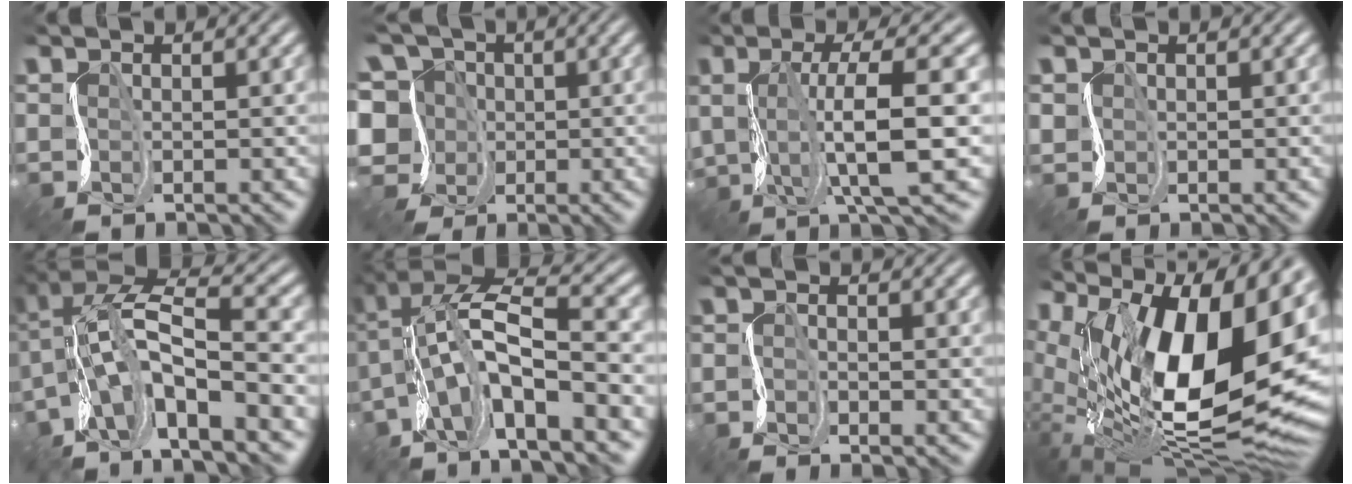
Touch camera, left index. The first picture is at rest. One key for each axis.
{"total": 8.9, "fx": -3.6, "fy": 7.7, "fz": 2.8, "tx": -0.059, "ty": 0.008, "tz": -0.098}
{"total": 6.6, "fx": -1.3, "fy": 1.0, "fz": 6.4, "tx": -0.103, "ty": -0.012, "tz": -0.020}
{"total": 0.8, "fx": -0.6, "fy": 0.3, "fz": -0.4, "tx": 0.006, "ty": -0.009, "tz": -0.006}
{"total": 8.4, "fx": -4.9, "fy": 1.5, "fz": 6.6, "tx": -0.111, "ty": 0.002, "tz": -0.094}
{"total": 8.6, "fx": -4.6, "fy": 1.5, "fz": 7.1, "tx": -0.119, "ty": 0.000, "tz": -0.086}
{"total": 1.9, "fx": -1.8, "fy": -0.3, "fz": -0.4, "tx": 0.021, "ty": -0.015, "tz": -0.037}
{"total": 16.4, "fx": 3.7, "fy": 8.1, "fz": 13.7, "tx": -0.199, "ty": 0.005, "tz": 0.063}